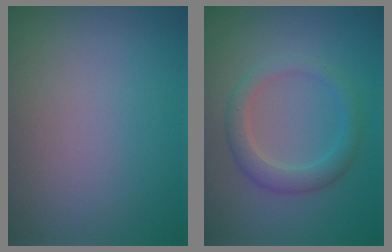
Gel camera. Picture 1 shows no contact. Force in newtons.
{"total": 2.9, "press": 2.9, "slide": 0.1}